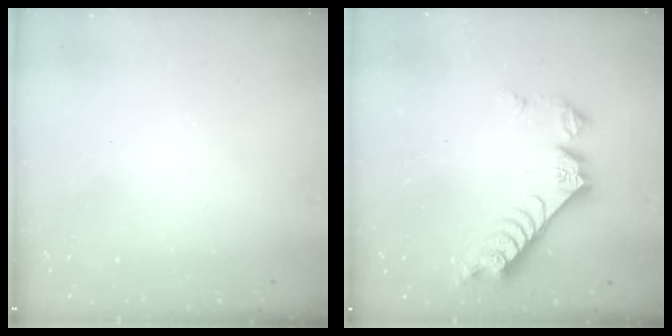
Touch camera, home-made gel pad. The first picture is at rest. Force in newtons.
{"total": 10.2, "press": 10.1, "slide": 1.0}